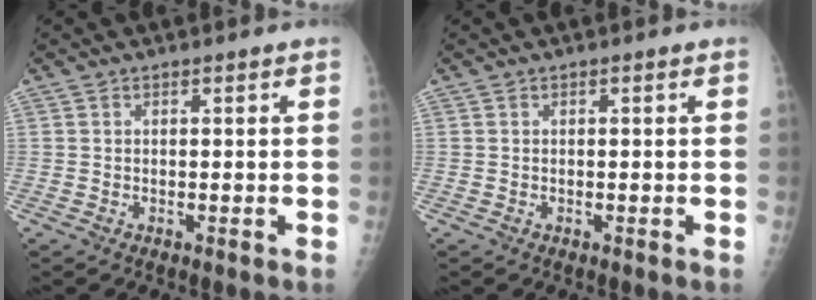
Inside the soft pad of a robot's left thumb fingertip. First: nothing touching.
{"total": 0.0}